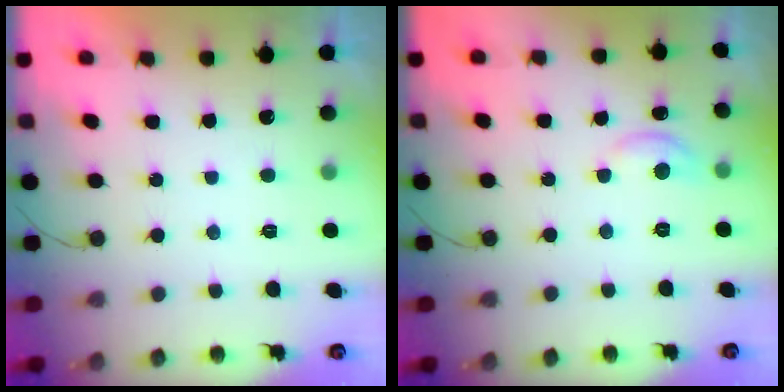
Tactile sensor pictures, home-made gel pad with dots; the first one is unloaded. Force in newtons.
{"total": 7.2, "press": 7.1, "slide": 0.8}